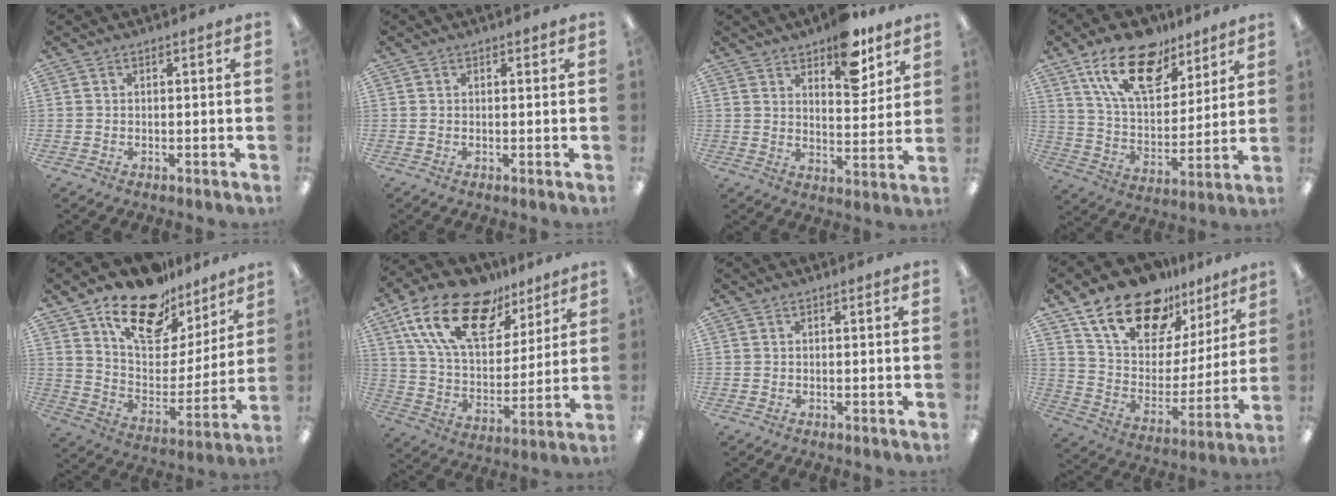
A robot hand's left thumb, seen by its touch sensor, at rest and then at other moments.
{"total": 0.6, "force": [0.4, 0.4, 0.1], "torque": [0.006, -0.002, 0.005]}
{"total": 12.4, "force": [8.7, 5.9, 6.7], "torque": [-0.068, -0.051, 0.147]}
{"total": 19.3, "force": [12.3, 9.8, 11.2], "torque": [-0.190, -0.052, 0.216]}
{"total": 18.4, "force": [13.3, 9.6, 8.3], "torque": [-0.141, -0.087, 0.235]}
{"total": 21.7, "force": [12.8, 11.2, 13.4], "torque": [-0.253, -0.056, 0.230]}
{"total": 0.0}
{"total": 20.0, "force": [14.5, 10.4, 9.1], "torque": [-0.167, -0.089, 0.261]}